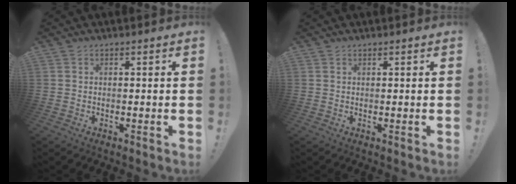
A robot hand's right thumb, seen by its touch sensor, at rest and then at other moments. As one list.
[{"total": 0.6, "force": [0.6, 0.3, 0.1], "torque": [-0.002, -0.001, 0.011]}]